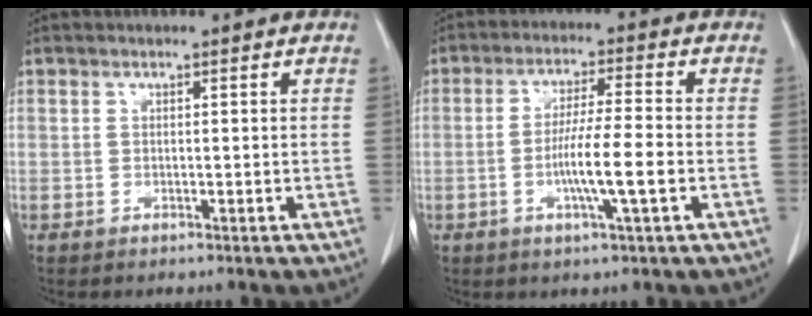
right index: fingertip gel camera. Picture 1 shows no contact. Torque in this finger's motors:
{"motor_torque": [0.60, -0.42, 0.59, 0.10]}